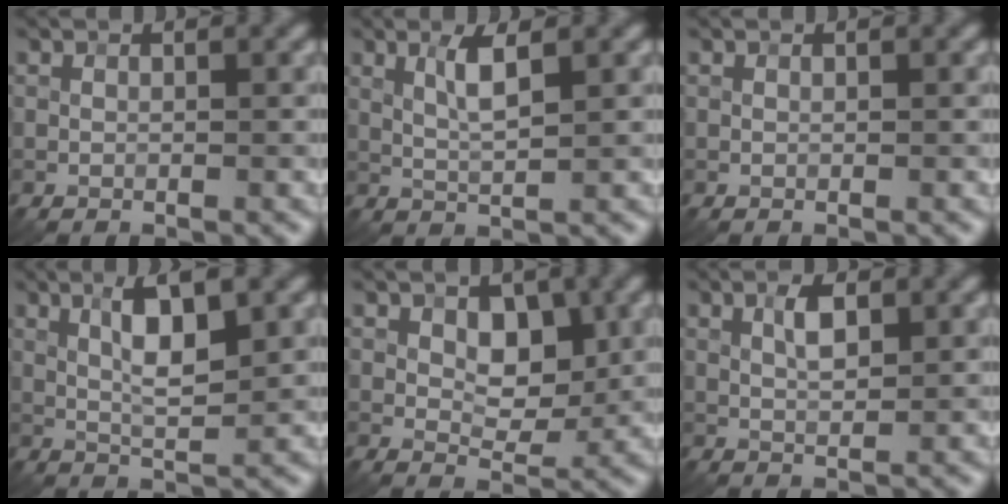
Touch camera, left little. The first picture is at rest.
{"total": 2.6, "force": [1.0, 0.4, 2.4], "torque": [-0.050, 0.000, 0.021]}
{"total": 0.0}
{"total": 5.0, "force": [1.7, 1.2, 4.6], "torque": [-0.086, 0.001, 0.030]}
{"total": 3.7, "force": [1.0, 2.3, 2.7], "torque": [-0.037, -0.005, 0.013]}
{"total": 2.4, "force": [0.9, 1.0, 2.1], "torque": [-0.040, 0.003, 0.016]}